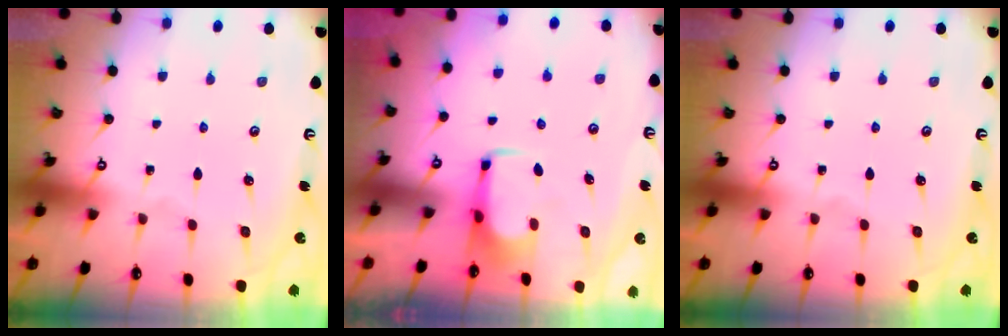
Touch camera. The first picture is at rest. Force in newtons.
{"total": 2.1, "press": 2.1, "slide": 0.4}
{"total": 0.0}